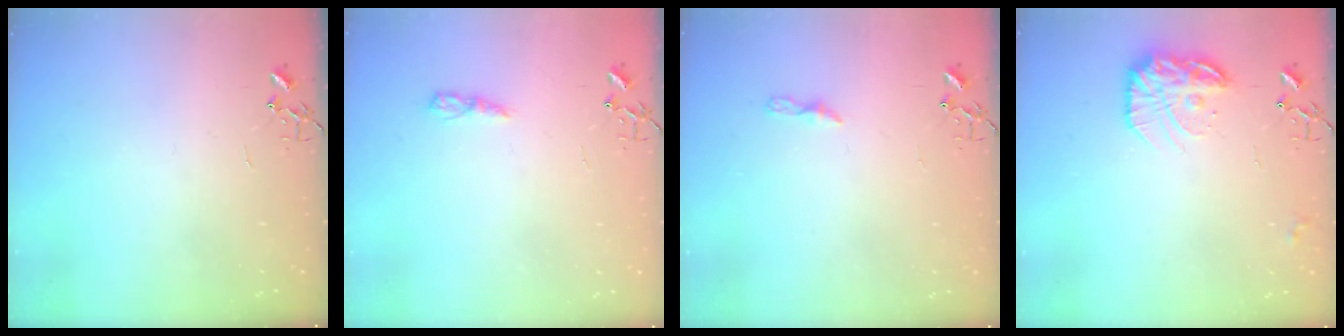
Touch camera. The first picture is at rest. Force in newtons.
{"total": 6.8, "press": 6.8, "slide": 0.5}
{"total": 3.7, "press": 3.7, "slide": 0.4}
{"total": 15.4, "press": 15.3, "slide": 0.8}